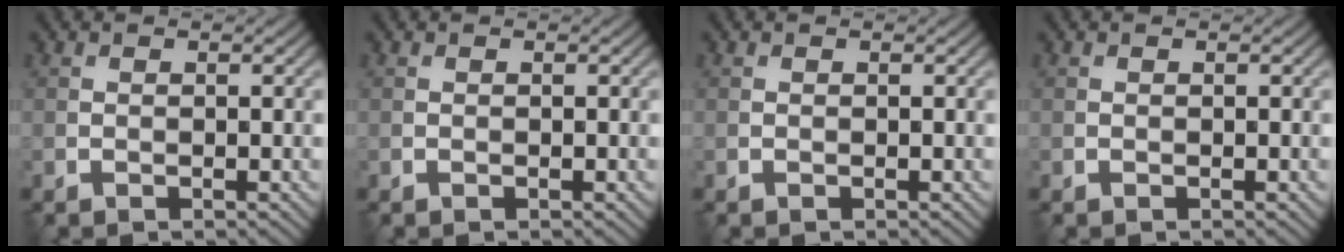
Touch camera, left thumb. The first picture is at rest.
{"total": 0.0}
{"total": 0.0}
{"total": 0.0}